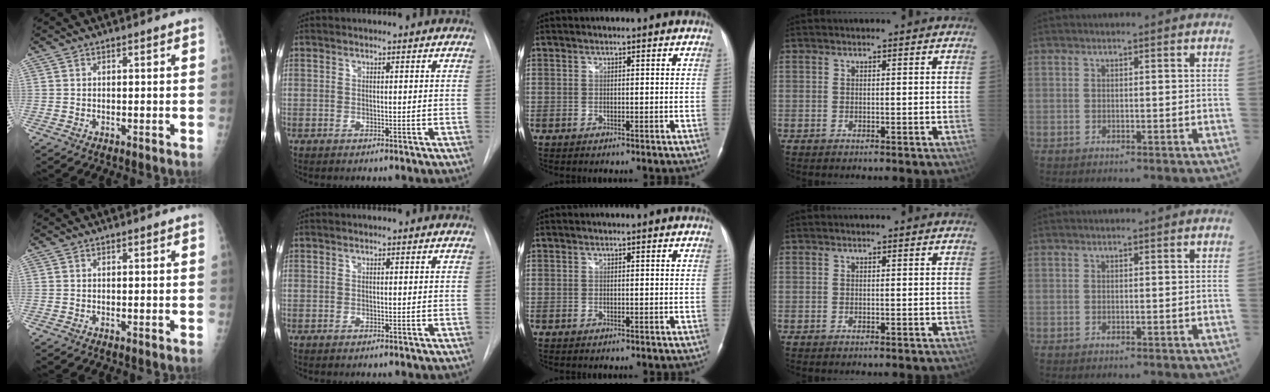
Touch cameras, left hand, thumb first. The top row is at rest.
{}